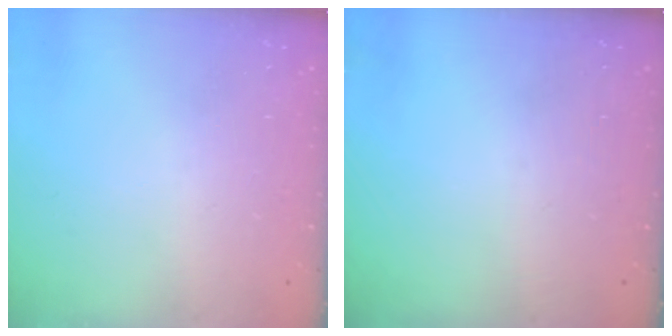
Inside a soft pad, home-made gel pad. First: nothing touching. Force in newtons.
{"total": 0.0}